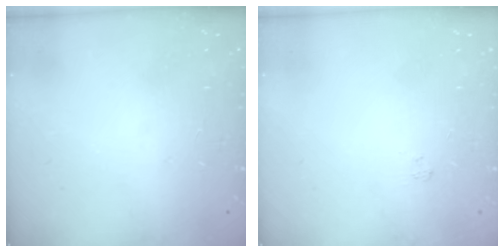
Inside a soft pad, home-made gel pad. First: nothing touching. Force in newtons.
{"total": 1.7, "press": 1.2, "slide": 1.1}